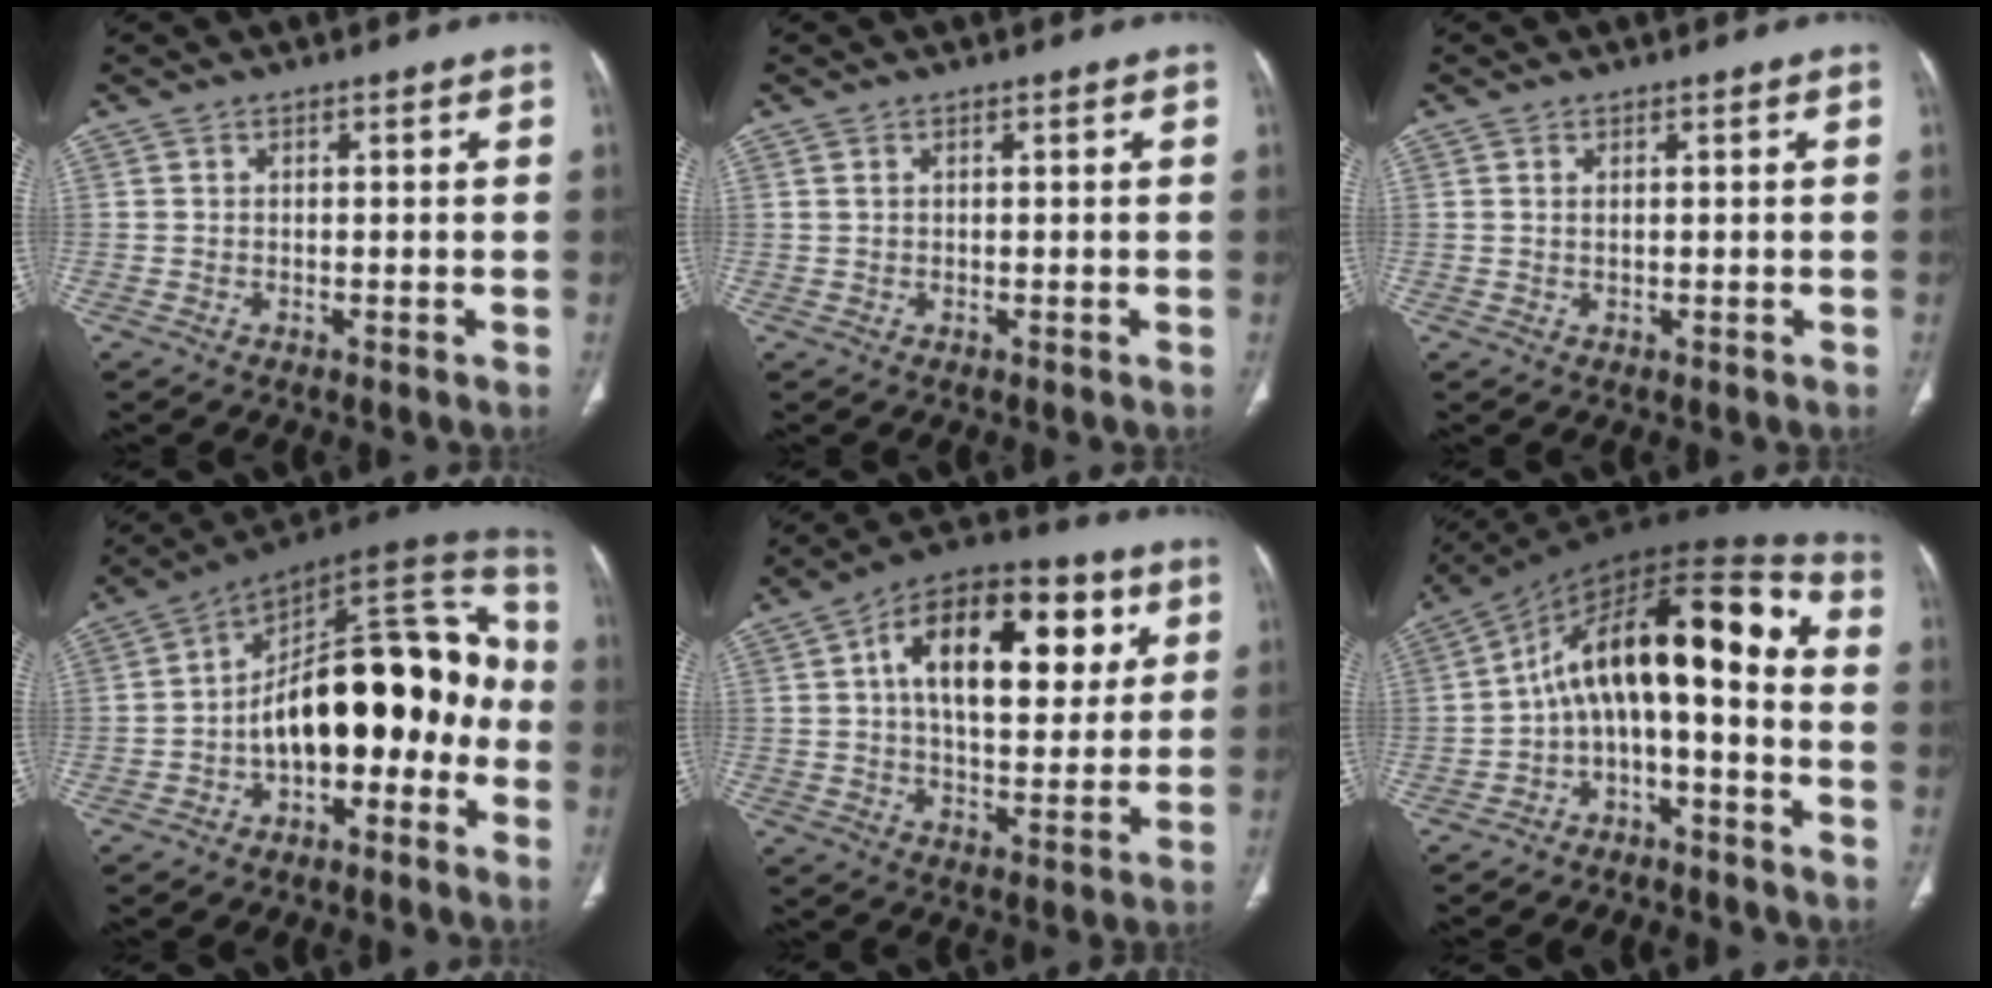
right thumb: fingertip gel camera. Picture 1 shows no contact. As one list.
[{"total": 0.6, "force": [0.4, 0.4, 0.4], "torque": [-0.009, 0.007, 0.009]}, {"total": 0.7, "force": [0.4, 0.3, 0.6], "torque": [-0.014, 0.002, 0.009]}, {"total": 21.2, "force": [-4.7, 11.4, 17.3], "torque": [-0.218, 0.093, -0.072]}, {"total": 21.8, "force": [6.4, 11.7, 17.3], "torque": [-0.227, 0.004, 0.090]}, {"total": 17.3, "force": [-3.5, 7.4, 15.3], "torque": [-0.225, 0.114, -0.060]}]